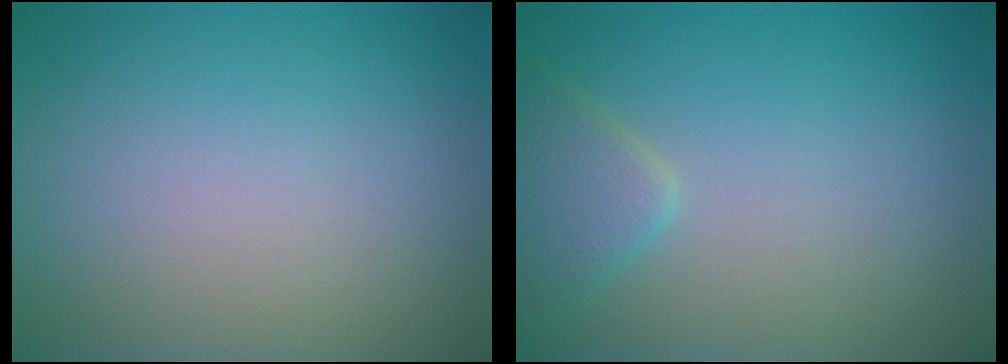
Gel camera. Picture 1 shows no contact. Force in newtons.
{"total": 2.3, "press": 2.3, "slide": 0.2}